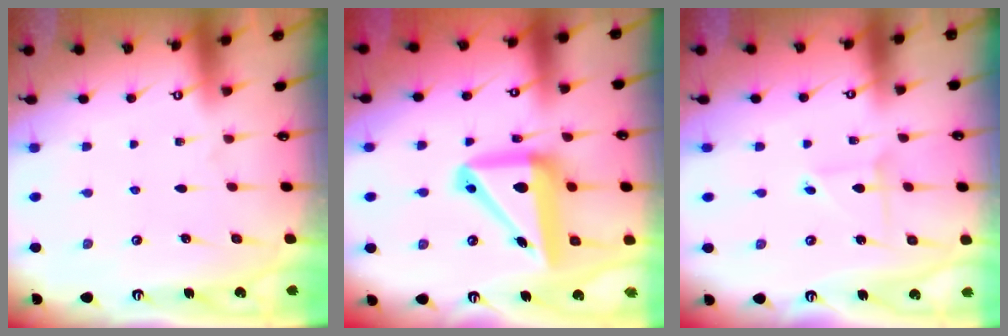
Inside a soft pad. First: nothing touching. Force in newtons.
{"total": 16.1, "press": 15.9, "slide": 2.5}
{"total": 2.4, "press": 2.4, "slide": 0.1}